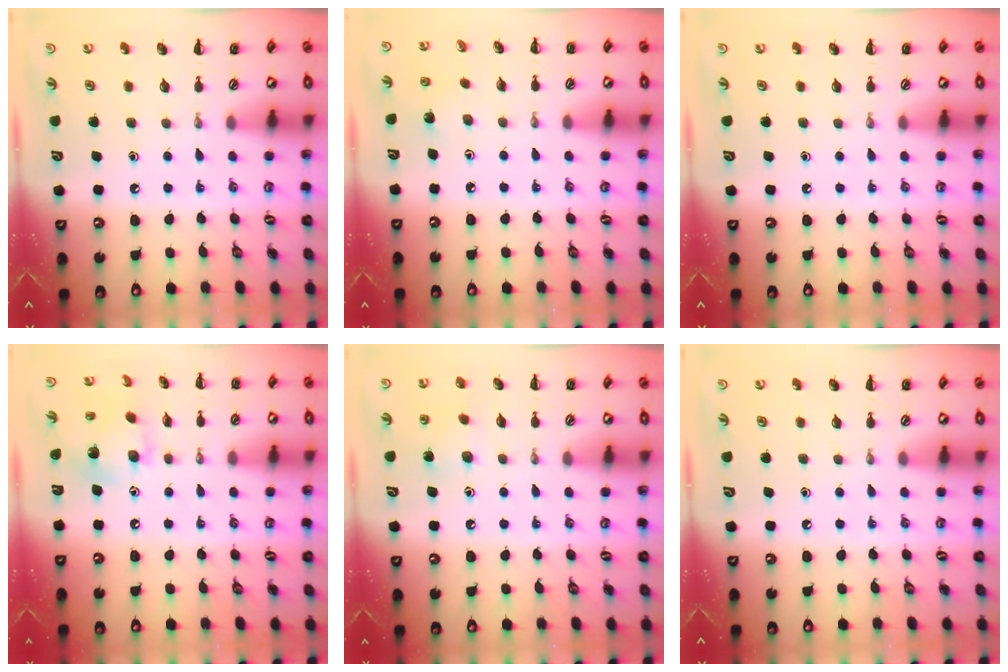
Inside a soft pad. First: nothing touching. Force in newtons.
{"total": 1.9, "press": 1.8, "slide": 0.7}
{"total": 0.0}
{"total": 7.5, "press": 7.5, "slide": 0.5}
{"total": 6.5, "press": 6.3, "slide": 1.7}
{"total": 0.0}